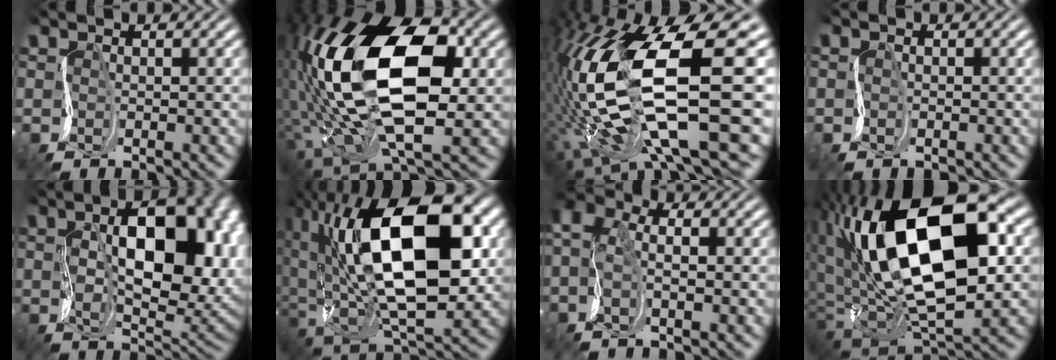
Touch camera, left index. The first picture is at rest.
{"total": 12.3, "force": [1.1, 6.8, 10.3], "torque": [-0.221, 0.002, 0.021]}
{"total": 13.9, "force": [-0.8, 5.7, 12.7], "torque": [-0.290, 0.010, -0.004]}
{"total": 0.8, "force": [-0.3, -0.1, -0.7], "torque": [0.001, 0.002, -0.009]}
{"total": 11.2, "force": [2.3, 5.8, 9.3], "torque": [-0.144, 0.016, 0.043]}
{"total": 14.9, "force": [2.2, 8.8, 11.9], "torque": [-0.236, 0.005, 0.030]}
{"total": 2.5, "force": [0.1, 1.4, 2.1], "torque": [-0.085, 0.020, 0.000]}
{"total": 14.2, "force": [3.3, 7.7, 11.5], "torque": [-0.241, 0.004, 0.066]}